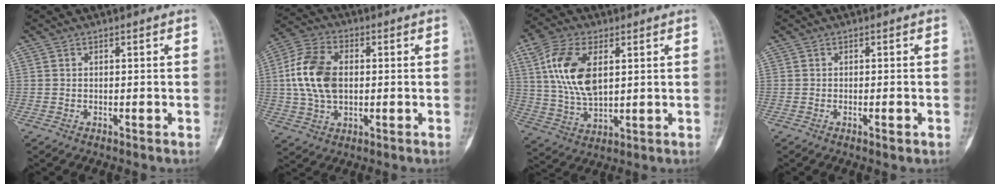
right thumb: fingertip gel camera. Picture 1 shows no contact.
{"total": 12.7, "force": [0.9, 8.2, 9.7], "torque": [-0.186, 0.013, 0.016]}
{"total": 13.0, "force": [3.8, 6.8, 10.4], "torque": [-0.208, -0.009, 0.078]}
{"total": 1.5, "force": [-0.6, 0.4, 1.3], "torque": [-0.016, 0.002, -0.006]}